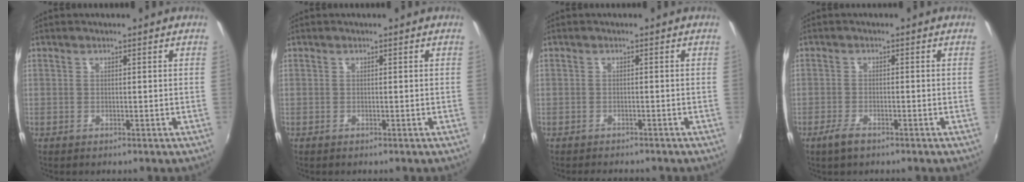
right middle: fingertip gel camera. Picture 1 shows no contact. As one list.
[{"total": 0.0}, {"total": 2.5, "force": [-2.3, 0.9, 0.6], "torque": [-0.020, -0.002, -0.037]}, {"total": 3.0, "force": [-2.2, 0.9, 1.8], "torque": [-0.049, -0.005, -0.044]}]